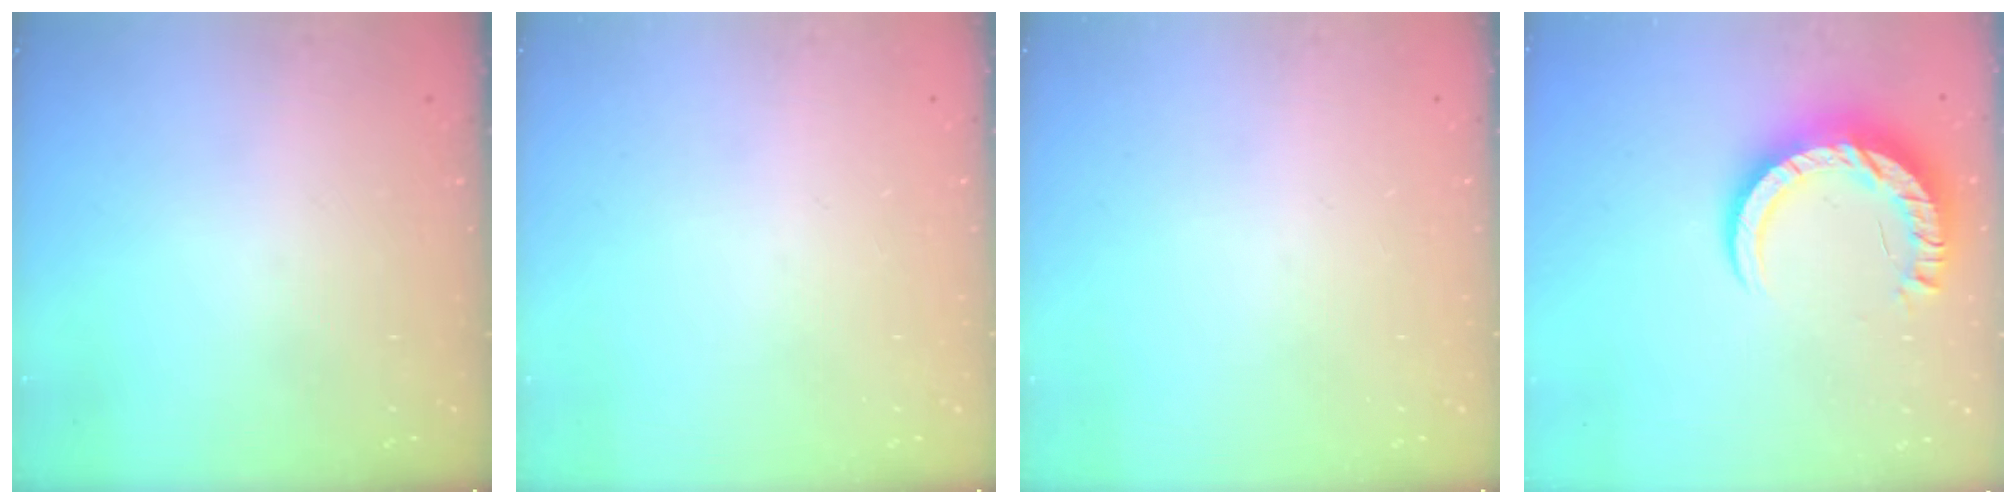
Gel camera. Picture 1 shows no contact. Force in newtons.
{"total": 0.0}
{"total": 0.0}
{"total": 11.9, "press": 11.8, "slide": 0.9}